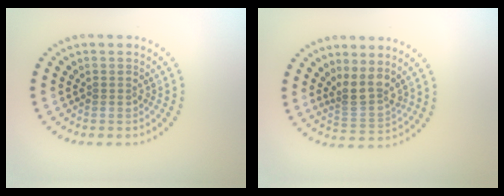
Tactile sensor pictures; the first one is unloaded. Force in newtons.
{"total": 3.0, "press": 2.3, "slide": 1.8}